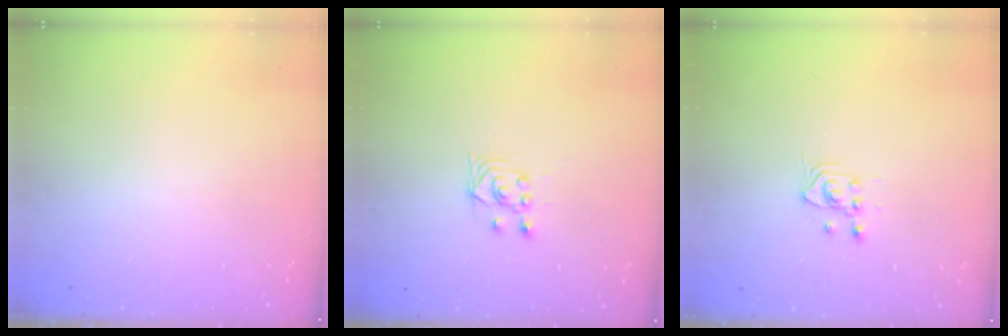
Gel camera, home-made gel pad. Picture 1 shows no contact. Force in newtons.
{"total": 3.5, "press": 3.0, "slide": 1.7}
{"total": 3.2, "press": 3.2, "slide": 0.4}